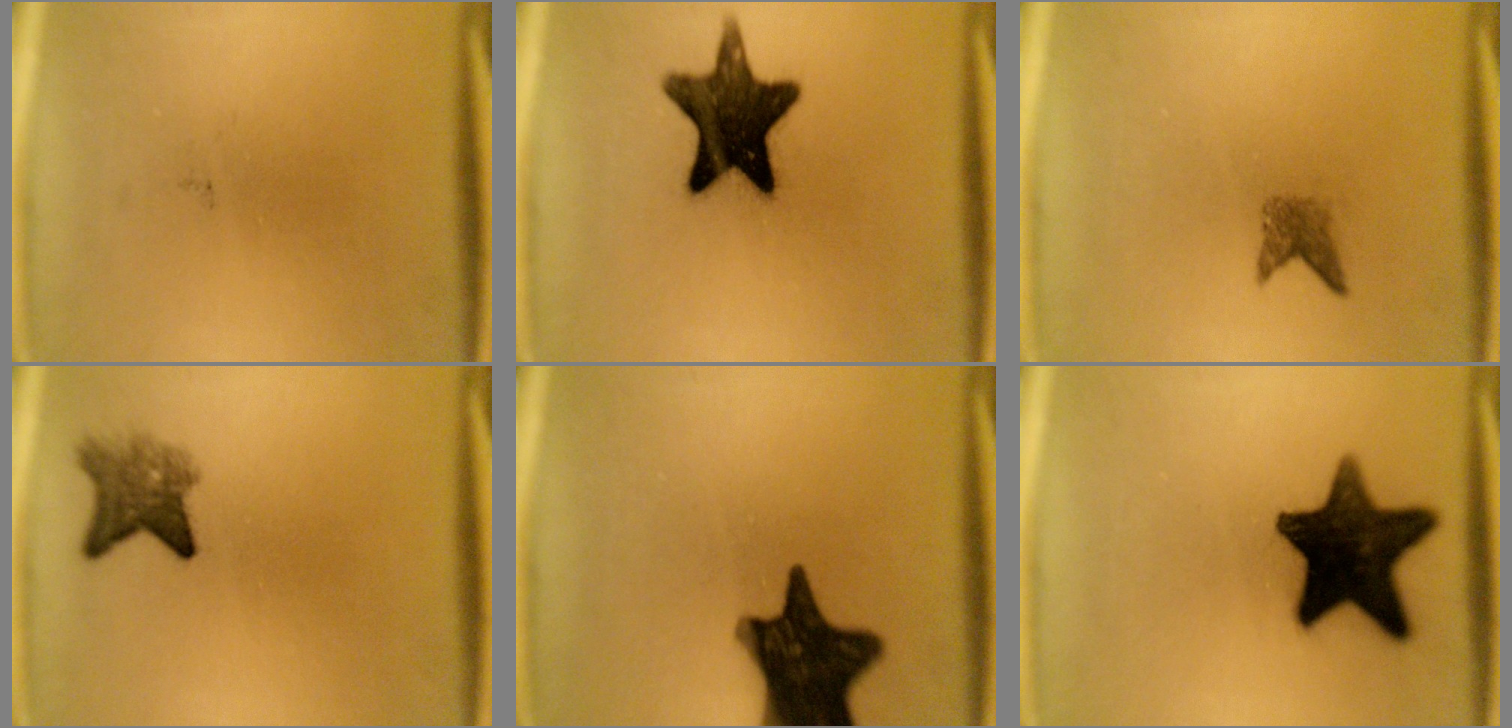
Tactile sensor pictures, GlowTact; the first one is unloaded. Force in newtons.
{"total": 15.3}
{"total": 1.9}
{"total": 4.5}
{"total": 16.5}
{"total": 16.3}